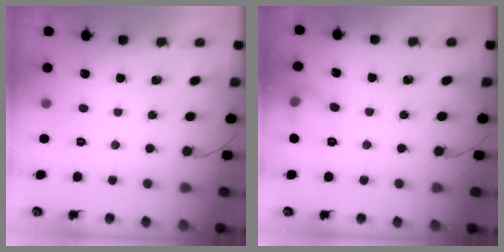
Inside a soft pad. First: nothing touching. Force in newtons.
{"total": 7.3, "press": 7.2, "slide": 1.0}